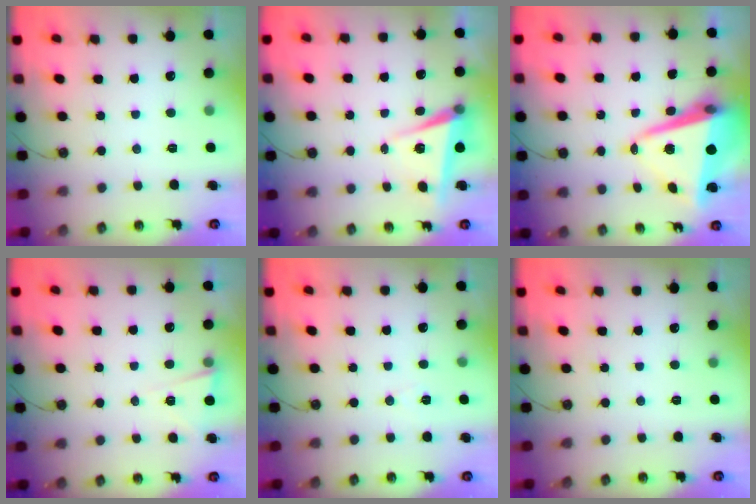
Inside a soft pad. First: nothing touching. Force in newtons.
{"total": 6.8, "press": 5.8, "slide": 3.7}
{"total": 11.5, "press": 11.3, "slide": 2.0}
{"total": 2.8, "press": 2.4, "slide": 1.4}
{"total": 5.5, "press": 3.1, "slide": 4.5}
{"total": 0.0}